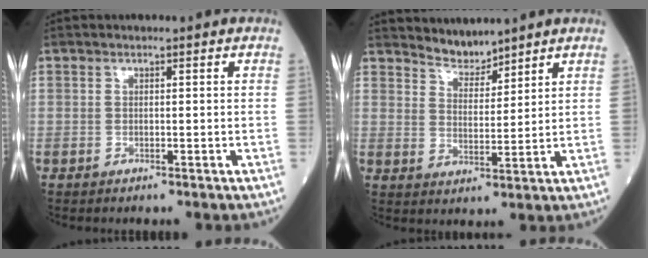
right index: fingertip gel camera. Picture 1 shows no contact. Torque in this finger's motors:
{"motor_torque": [-0.04, 0.16, -0.02, 0.00]}